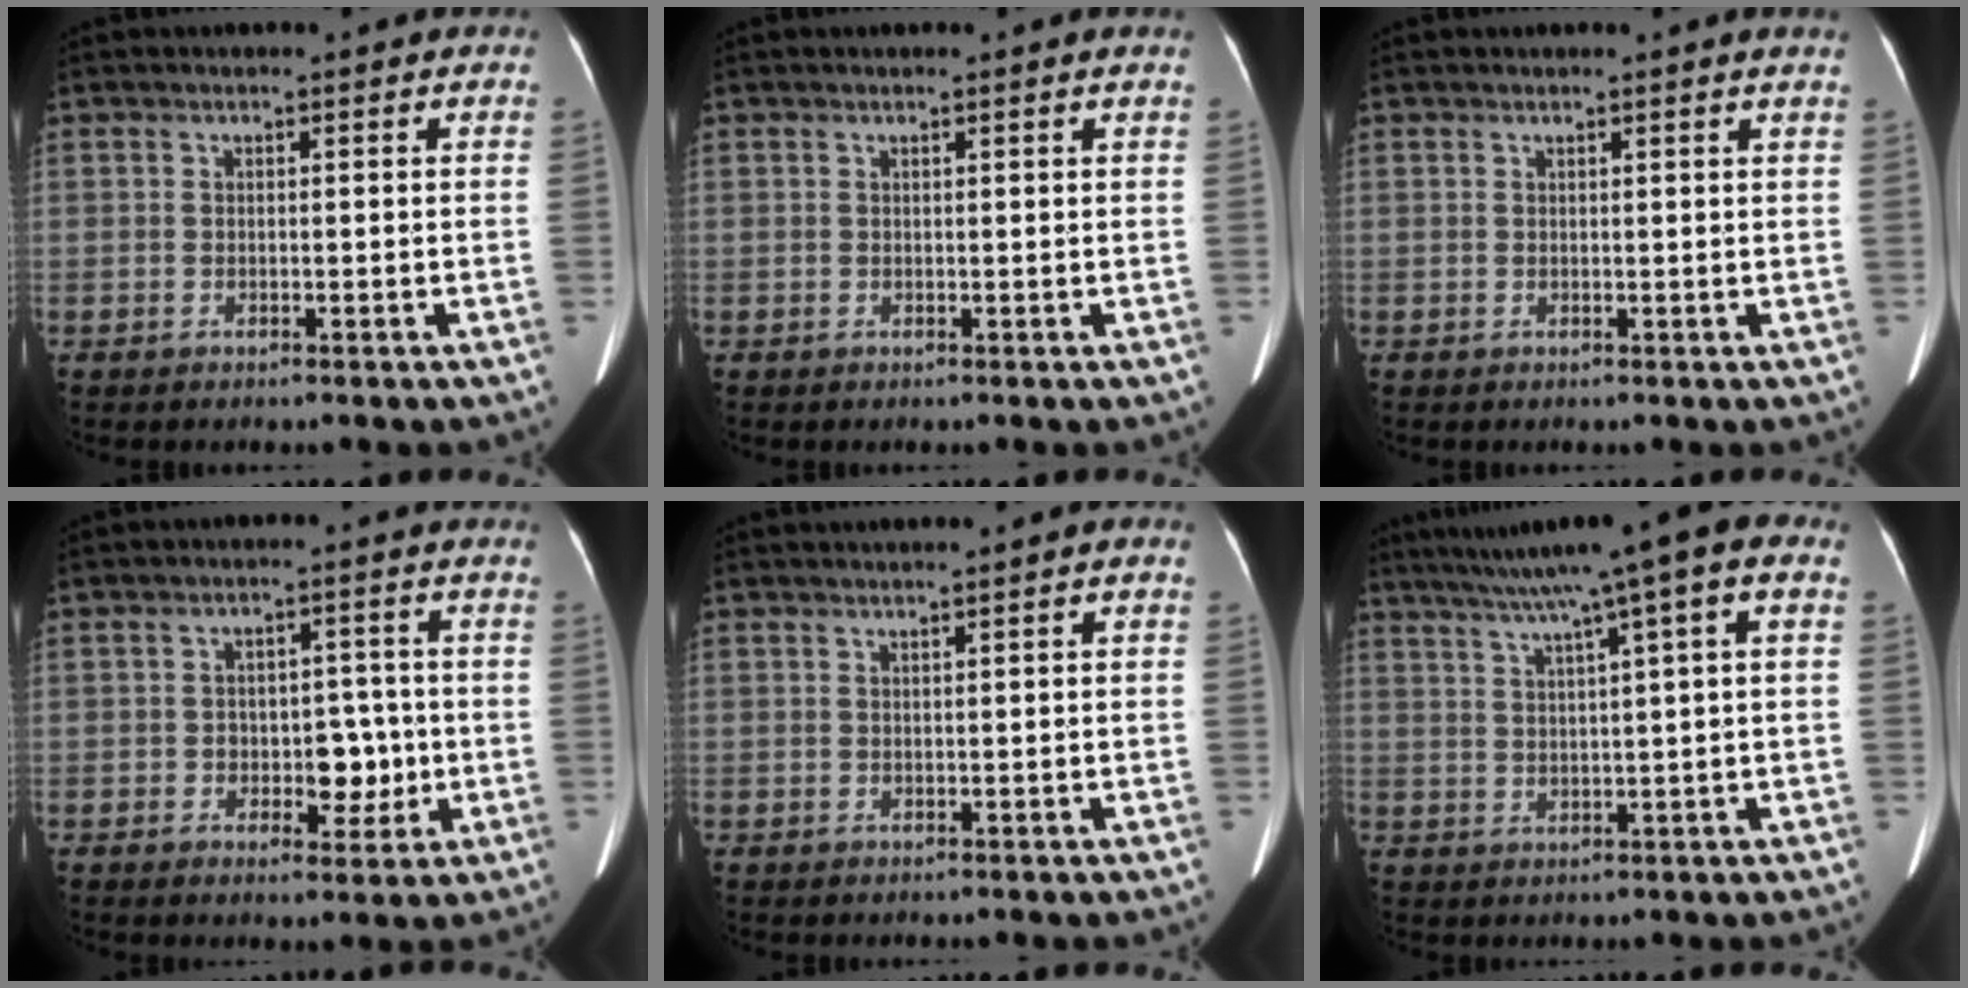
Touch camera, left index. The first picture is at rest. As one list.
[{"total": 0.7, "force": [0.5, -0.4, 0.4], "torque": [-0.018, -0.014, 0.007]}, {"total": 1.6, "force": [1.3, -0.6, 0.7], "torque": [-0.017, -0.020, 0.008]}, {"total": 5.2, "force": [-1.6, 3.3, 3.7], "torque": [-0.042, -0.008, -0.020]}, {"total": 1.1, "force": [0.1, -0.3, 1.1], "torque": [-0.021, -0.013, 0.004]}, {"total": 12.8, "force": [7.3, -0.2, 10.5], "torque": [-0.169, 0.031, 0.102]}]